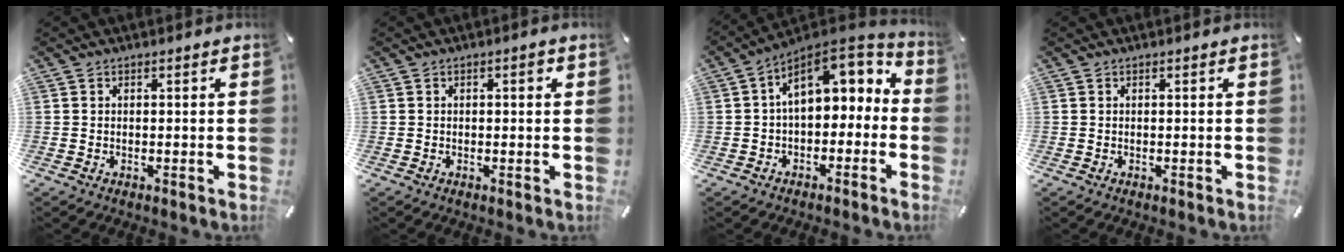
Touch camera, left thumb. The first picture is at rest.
{"total": 1.6, "force": [0.3, 0.7, 1.4], "torque": [-0.021, 0.004, 0.000]}
{"total": 12.1, "force": [4.0, 7.3, 8.7], "torque": [-0.137, -0.031, 0.073]}
{"total": 0.0}